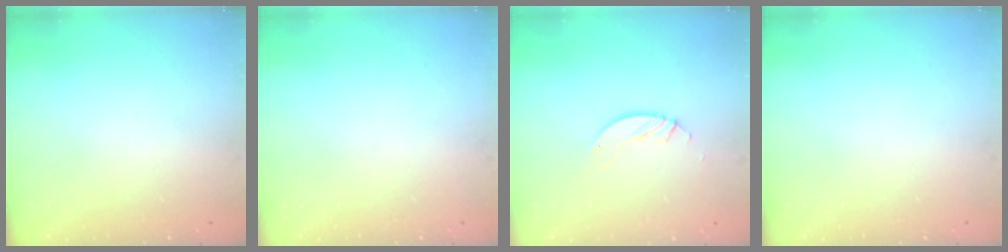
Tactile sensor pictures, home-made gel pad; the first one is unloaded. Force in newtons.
{"total": 0.0}
{"total": 4.0, "press": 4.0, "slide": 0.3}
{"total": 0.0}